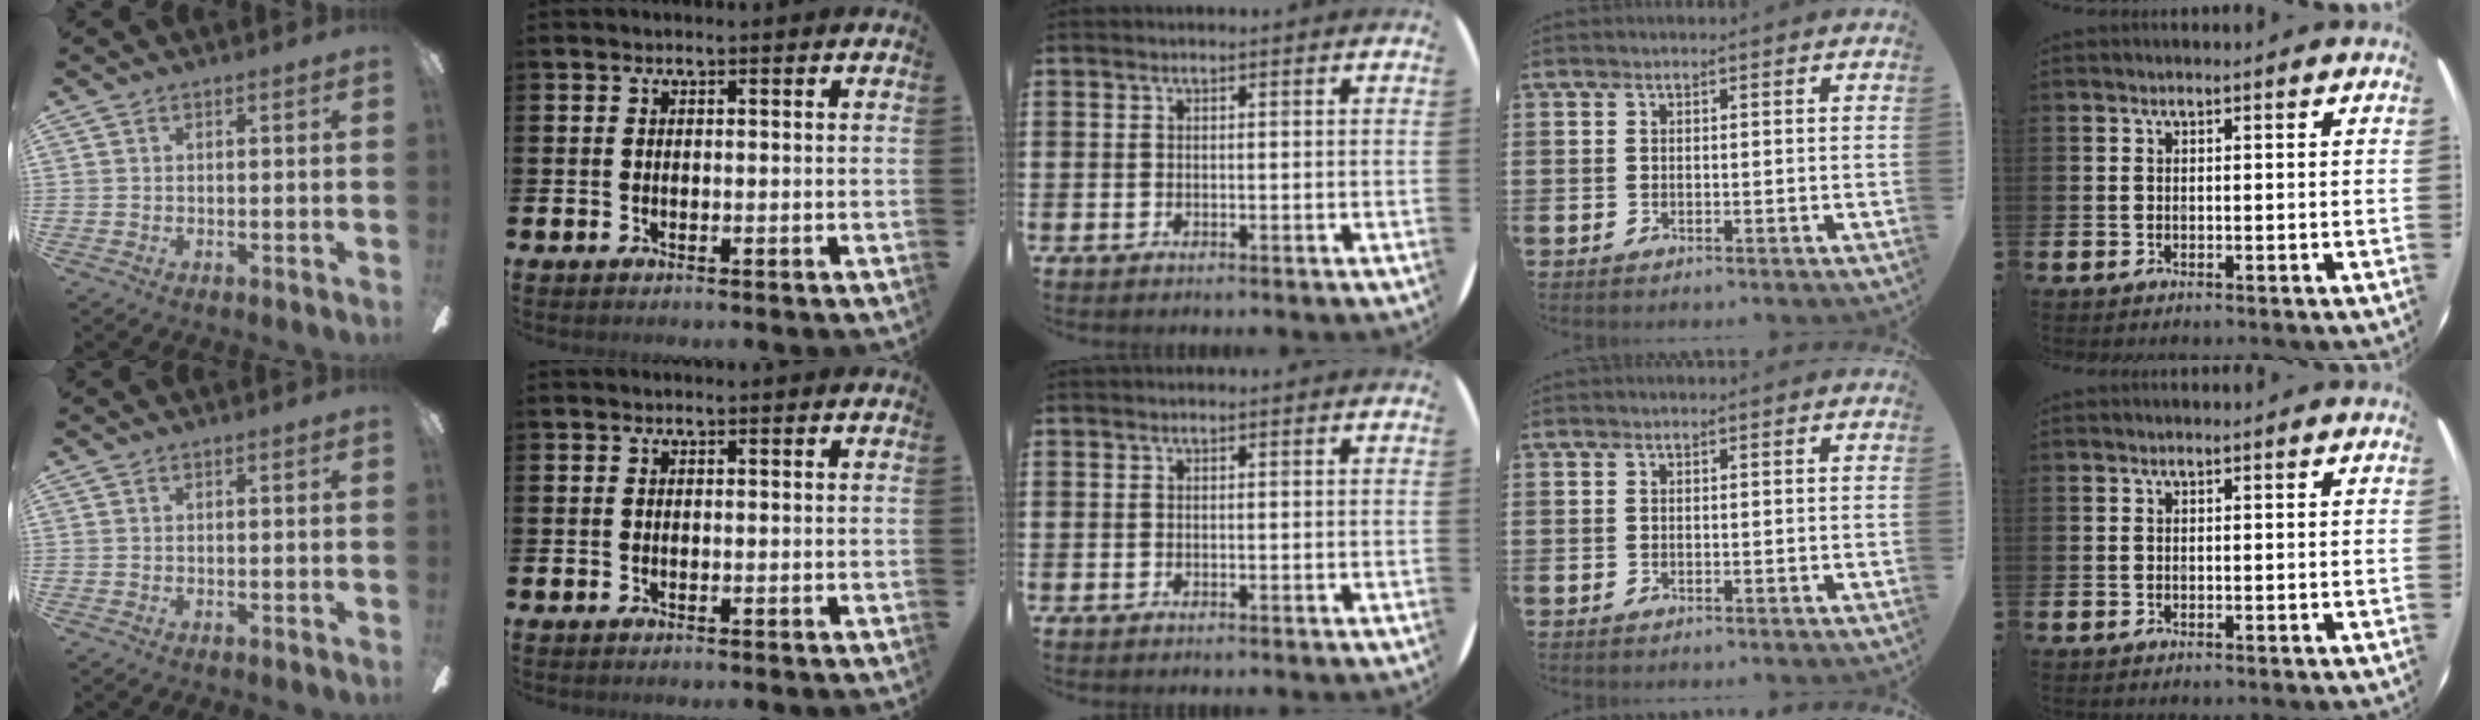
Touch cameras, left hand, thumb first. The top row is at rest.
{}